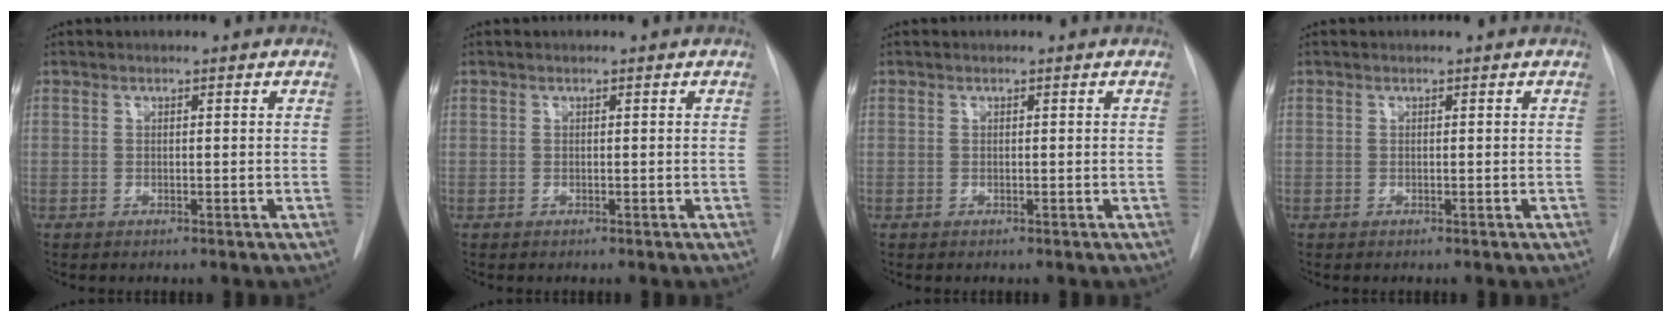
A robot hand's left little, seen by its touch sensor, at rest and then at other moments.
{"total": 0.0}
{"total": 0.0}
{"total": 0.0}